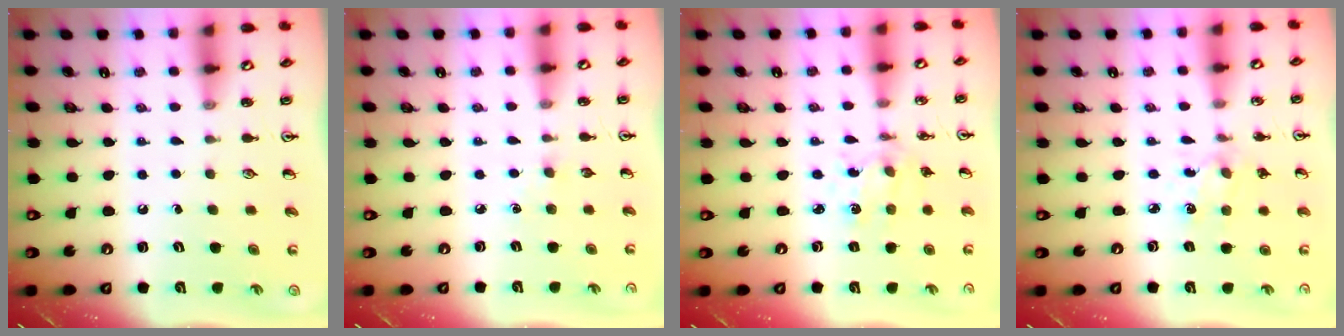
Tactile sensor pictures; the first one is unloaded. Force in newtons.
{"total": 2.9, "press": 2.9, "slide": 0.4}
{"total": 2.2, "press": 2.2, "slide": 0.4}
{"total": 2.6, "press": 2.5, "slide": 0.8}